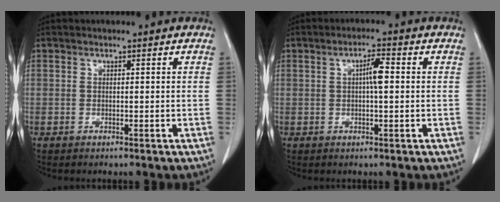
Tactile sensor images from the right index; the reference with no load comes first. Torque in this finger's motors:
{"motor_torque": [0.12, 0.04, 0.10, 0.04]}